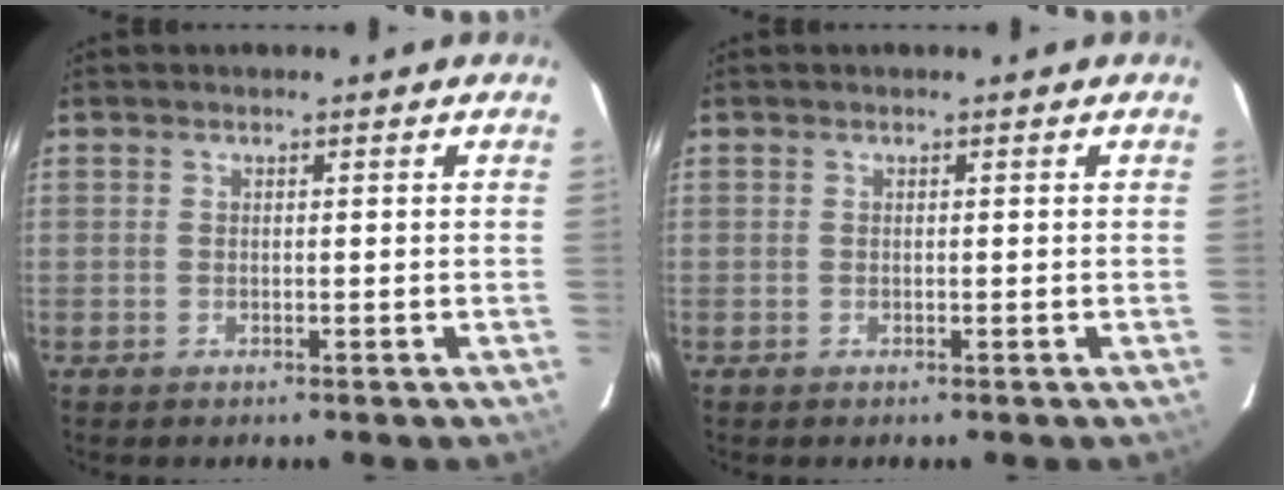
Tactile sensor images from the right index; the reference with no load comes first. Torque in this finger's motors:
{"motor_torque": [0.00, 0.00, 0.01, 0.00]}